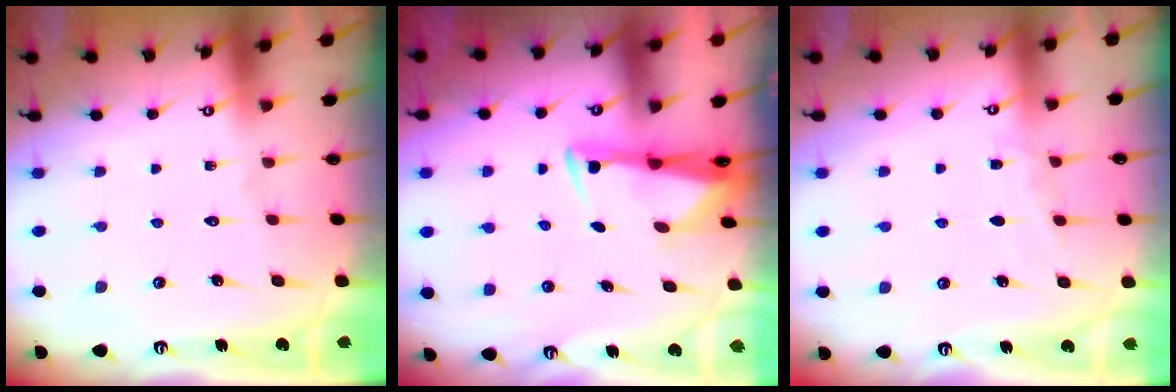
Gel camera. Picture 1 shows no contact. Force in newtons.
{"total": 2.9, "press": 2.8, "slide": 0.9}
{"total": 3.7, "press": 3.6, "slide": 0.4}